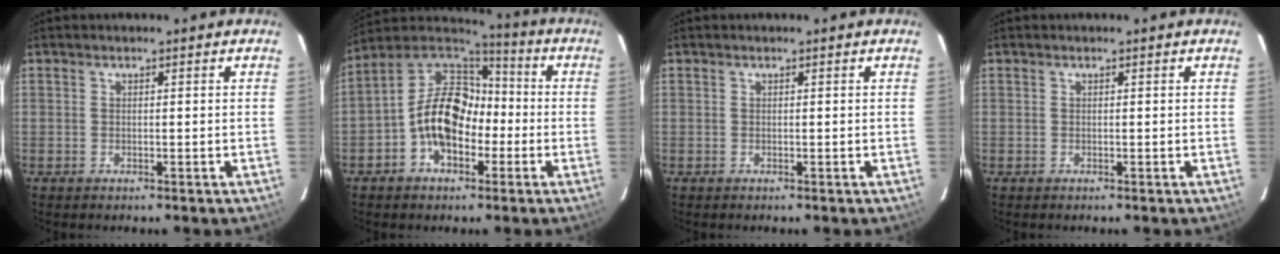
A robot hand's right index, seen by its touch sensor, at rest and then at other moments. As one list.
[{"total": 13.7, "force": [-3.2, 9.0, 9.8], "torque": [-0.177, 0.032, -0.060]}, {"total": 0.0}, {"total": 0.0}]